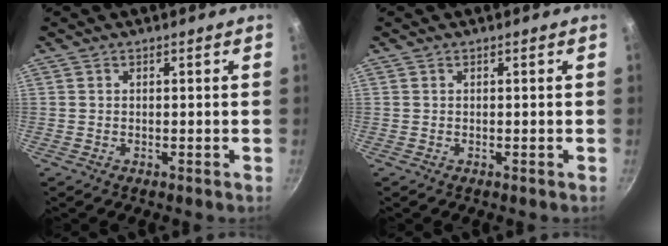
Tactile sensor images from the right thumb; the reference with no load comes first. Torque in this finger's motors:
{"motor_torque": [-0.03, 0.03, 0.00, 0.00, 0.00]}